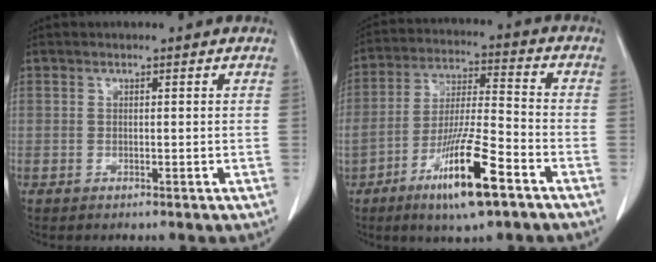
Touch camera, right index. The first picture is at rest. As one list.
[{"total": 13.5, "force": [-7.3, 1.6, 11.2], "torque": [-0.209, -0.018, -0.129]}]